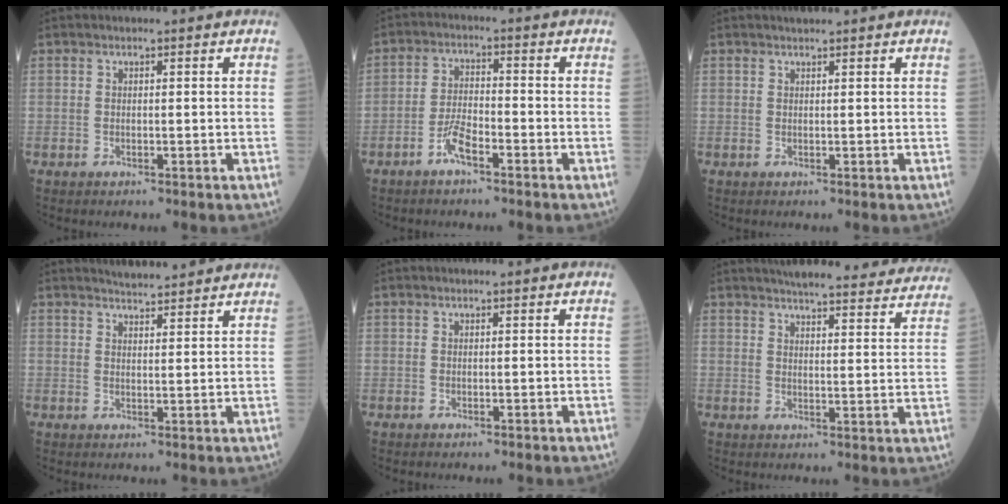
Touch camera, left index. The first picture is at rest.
{"total": 4.3, "force": [-2.9, 0.9, 3.1], "torque": [-0.066, 0.000, -0.057]}
{"total": 1.2, "force": [1.1, 0.0, 0.5], "torque": [-0.008, 0.008, 0.023]}
{"total": 5.4, "force": [5.2, 0.5, 1.5], "torque": [-0.027, 0.016, 0.071]}
{"total": 0.0}
{"total": 23.1, "force": [21.5, 3.3, 7.9], "torque": [-0.104, -0.028, 0.252]}